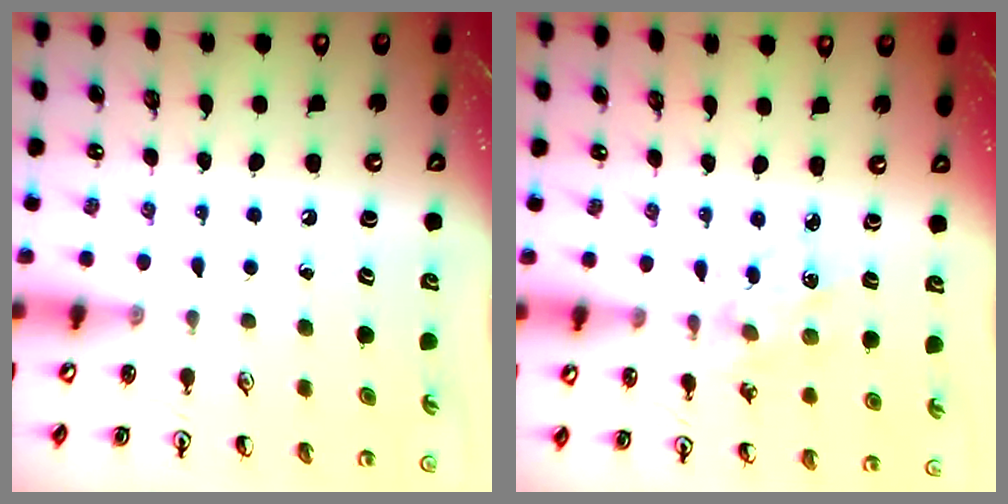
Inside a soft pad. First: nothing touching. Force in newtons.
{"total": 2.9, "press": 2.8, "slide": 0.3}